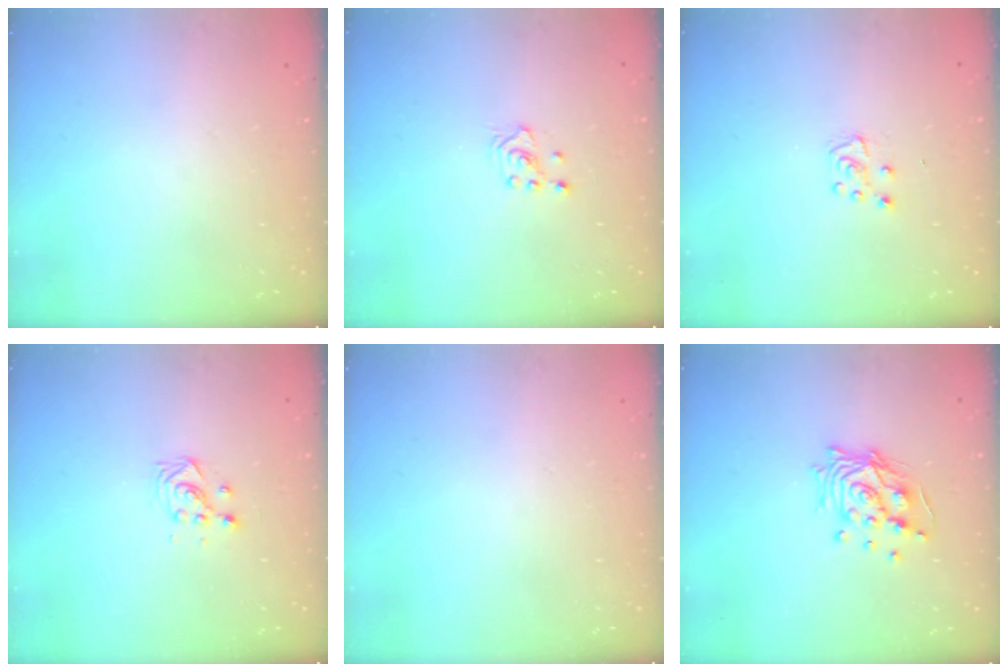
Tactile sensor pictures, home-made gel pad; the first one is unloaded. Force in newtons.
{"total": 2.1, "press": 2.1, "slide": 0.1}
{"total": 5.1, "press": 5.0, "slide": 0.6}
{"total": 2.9, "press": 2.9, "slide": 0.4}
{"total": 0.0}
{"total": 12.8, "press": 12.8, "slide": 1.3}